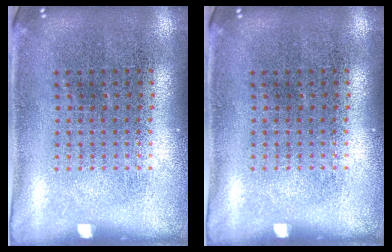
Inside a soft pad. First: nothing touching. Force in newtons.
{"total": 0.0}